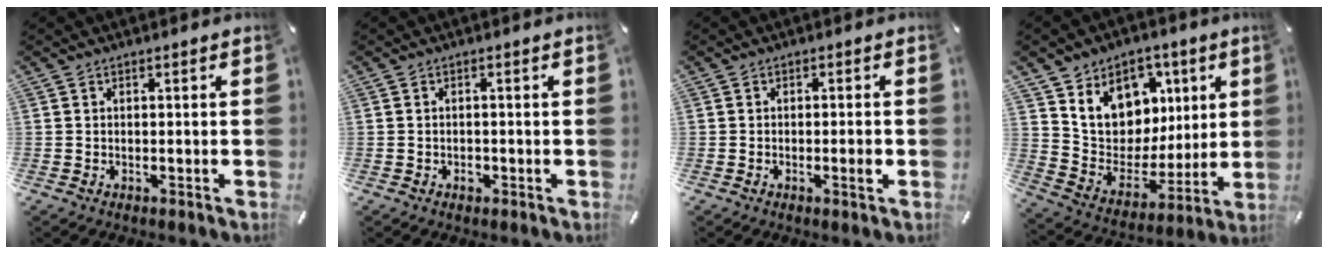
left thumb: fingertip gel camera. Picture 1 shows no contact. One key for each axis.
{"total": 1.2, "fx": -0.4, "fy": 0.9, "fz": 0.8, "tx": -0.016, "ty": 0.002, "tz": -0.008}
{"total": 2.3, "fx": -0.7, "fy": 0.5, "fz": 2.1, "tx": -0.037, "ty": 0.002, "tz": -0.014}
{"total": 13.2, "fx": 5.5, "fy": 11.4, "fz": 3.8, "tx": -0.065, "ty": -0.045, "tz": 0.110}